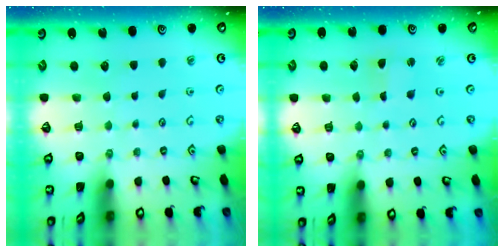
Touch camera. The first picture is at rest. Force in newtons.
{"total": 1.4, "press": 1.3, "slide": 0.2}